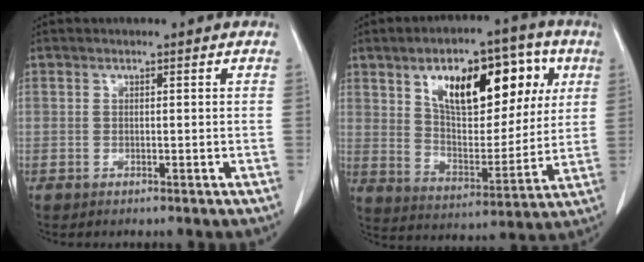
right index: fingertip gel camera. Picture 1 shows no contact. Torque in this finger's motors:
{"motor_torque": [1.18, 0.96, 0.57, 0.18]}